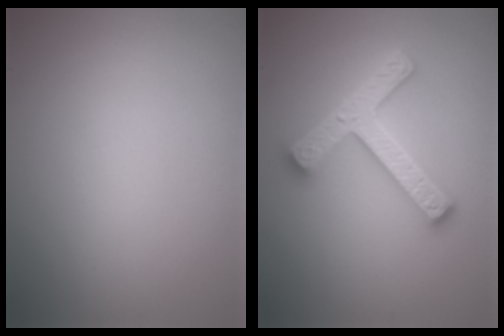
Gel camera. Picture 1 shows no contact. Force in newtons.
{"total": 4.7, "press": 4.6, "slide": 0.9}